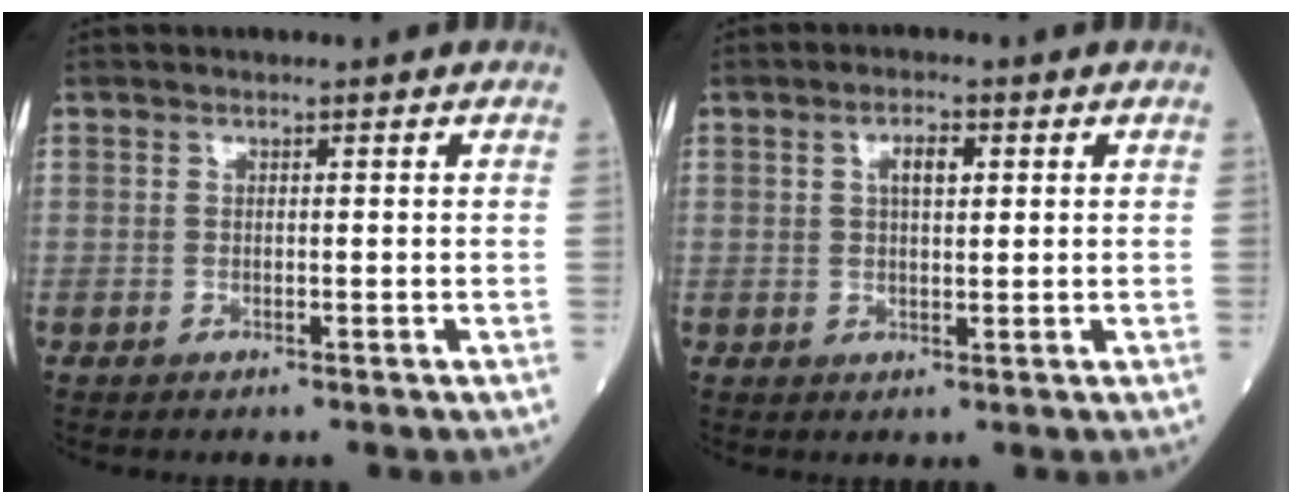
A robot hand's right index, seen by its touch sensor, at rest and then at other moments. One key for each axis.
{"total": 3.3, "fx": 1.1, "fy": 1.2, "fz": 2.8, "tx": -0.052, "ty": 0.003, "tz": 0.018}